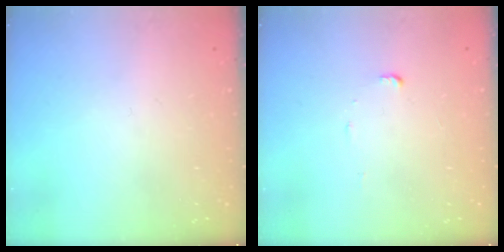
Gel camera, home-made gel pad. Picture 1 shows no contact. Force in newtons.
{"total": 5.4, "press": 5.4, "slide": 0.5}